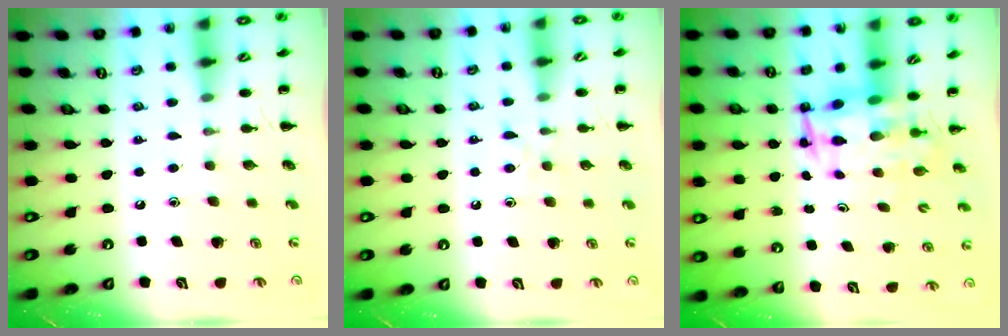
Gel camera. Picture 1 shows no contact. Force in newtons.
{"total": 3.2, "press": 3.0, "slide": 1.1}
{"total": 5.5, "press": 5.3, "slide": 1.5}